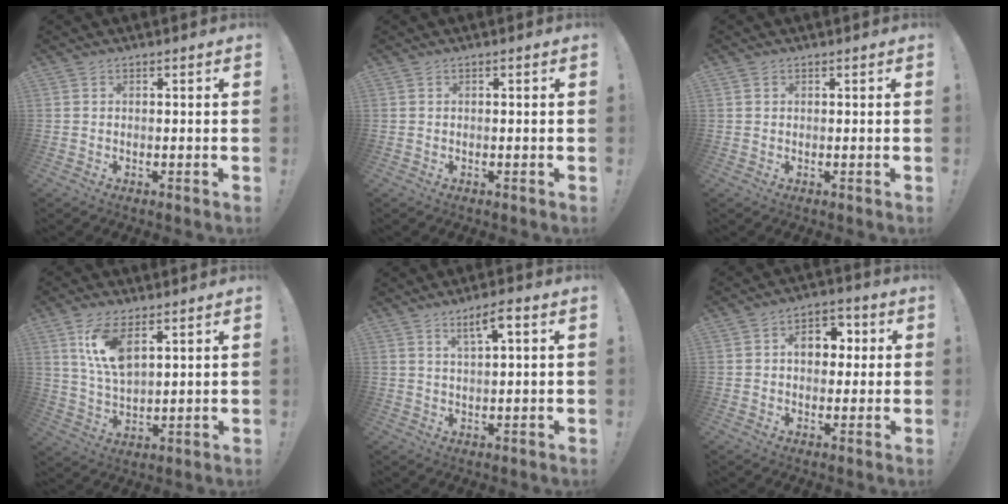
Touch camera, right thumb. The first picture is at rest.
{"total": 0.0}
{"total": 0.8, "force": [0.5, 0.6, 0.1], "torque": [-0.002, 0.003, 0.009]}
{"total": 10.8, "force": [5.8, 4.8, 7.8], "torque": [-0.159, -0.020, 0.103]}
{"total": 4.8, "force": [2.5, 0.6, 4.0], "torque": [-0.069, -0.006, 0.036]}
{"total": 8.5, "force": [1.4, 6.2, 5.7], "torque": [-0.072, 0.006, 0.022]}